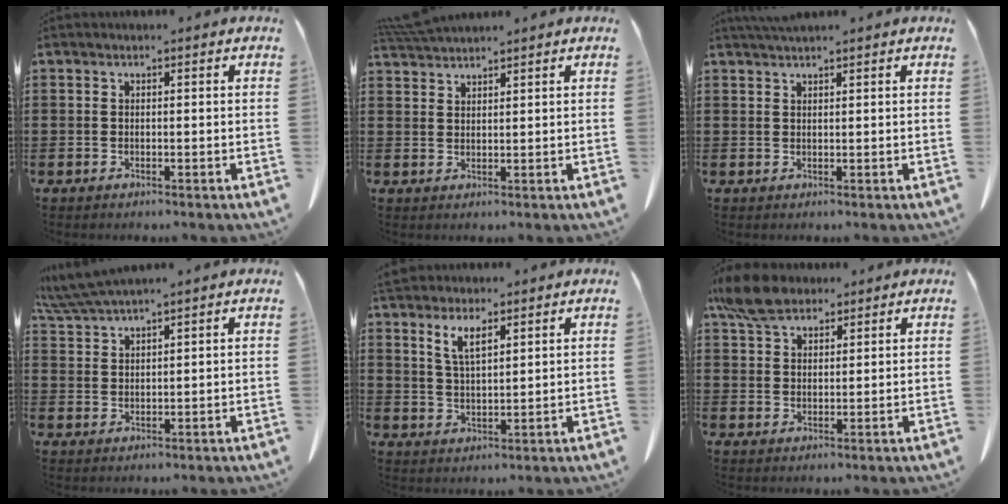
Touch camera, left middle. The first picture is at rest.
{"total": 3.5, "force": [3.4, 0.0, 0.8], "torque": [-0.025, -0.005, 0.066]}
{"total": 1.7, "force": [1.5, 0.1, 0.8], "torque": [-0.017, 0.000, 0.028]}
{"total": 4.5, "force": [4.2, -0.1, 1.8], "torque": [-0.047, -0.010, 0.079]}
{"total": 5.0, "force": [3.4, 1.5, 3.3], "torque": [-0.074, -0.002, 0.061]}
{"total": 7.1, "force": [5.5, 3.1, 3.3], "torque": [-0.084, -0.001, 0.104]}